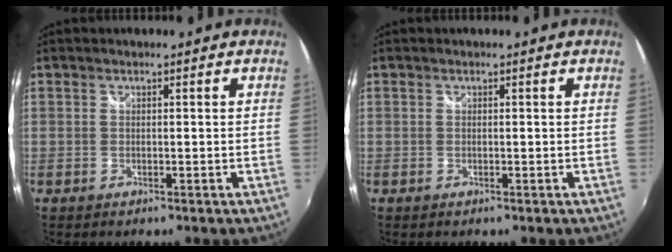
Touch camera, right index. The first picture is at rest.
{"total": 0.0}